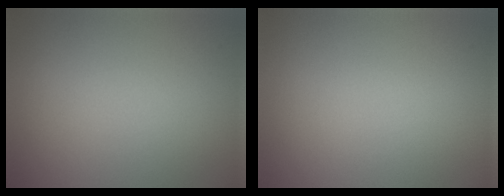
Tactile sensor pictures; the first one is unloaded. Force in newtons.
{"total": 0.0}